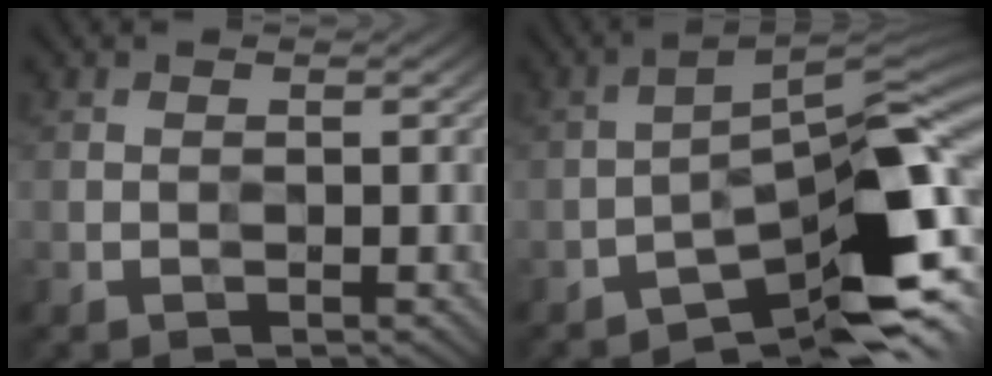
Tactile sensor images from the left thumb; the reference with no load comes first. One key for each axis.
{"total": 9.0, "fx": -6.3, "fy": 1.8, "fz": 6.1, "tx": -0.079, "ty": 0.014, "tz": -0.106}